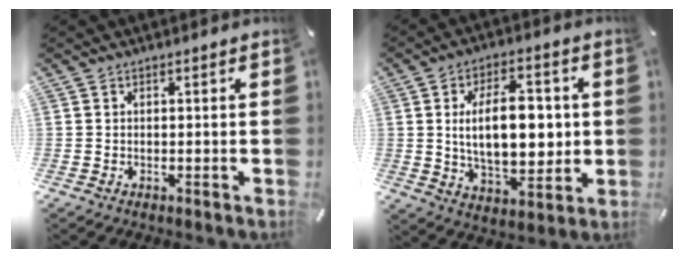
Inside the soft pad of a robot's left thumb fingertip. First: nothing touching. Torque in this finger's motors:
{"motor_torque": [2.10, 2.12, 0.45, -0.12, 0.35]}